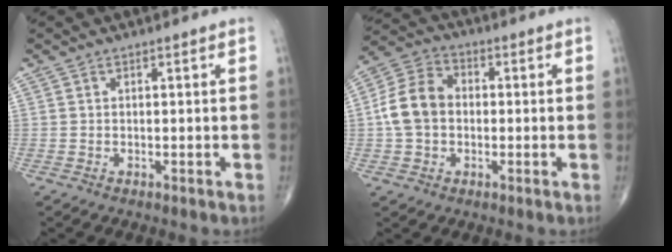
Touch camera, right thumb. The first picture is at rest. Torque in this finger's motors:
{"motor_torque": [0.02, 1.63, 0.57, -0.45, 0.09]}